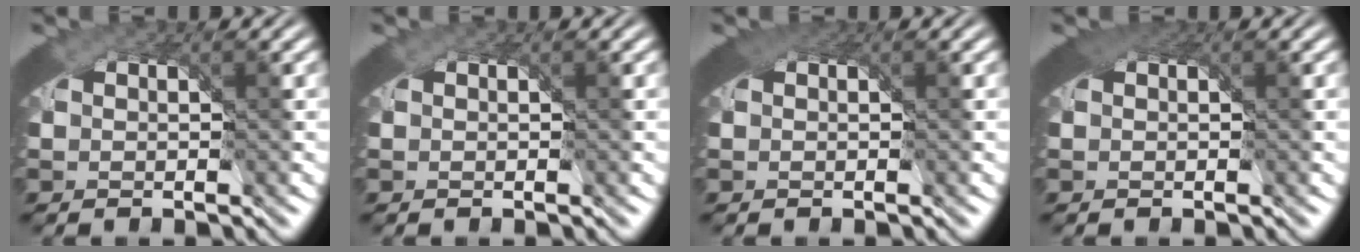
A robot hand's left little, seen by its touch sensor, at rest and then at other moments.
{"total": 0.0}
{"total": 1.5, "force": [0.8, 0.9, 0.9], "torque": [-0.016, -0.001, 0.013]}
{"total": 1.7, "force": [0.9, 0.9, 1.2], "torque": [-0.020, -0.004, 0.016]}